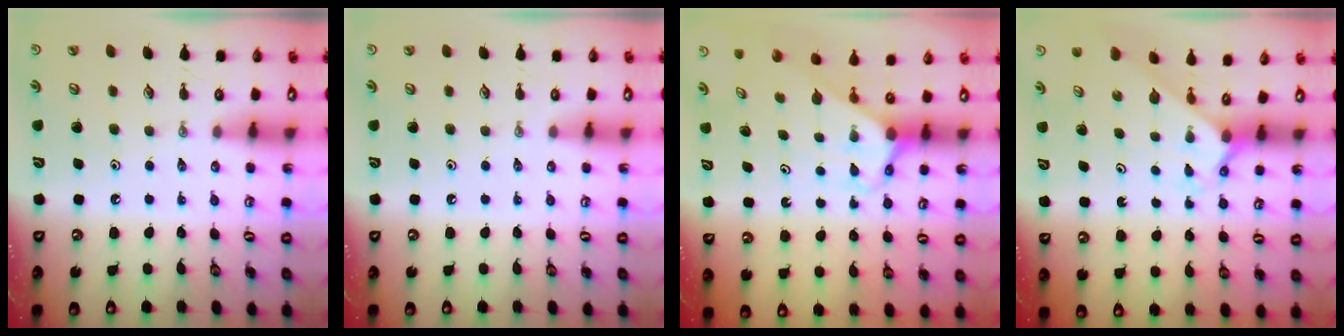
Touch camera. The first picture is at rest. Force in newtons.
{"total": 0.0}
{"total": 2.8, "press": 2.8, "slide": 0.1}
{"total": 2.1, "press": 2.1, "slide": 0.2}